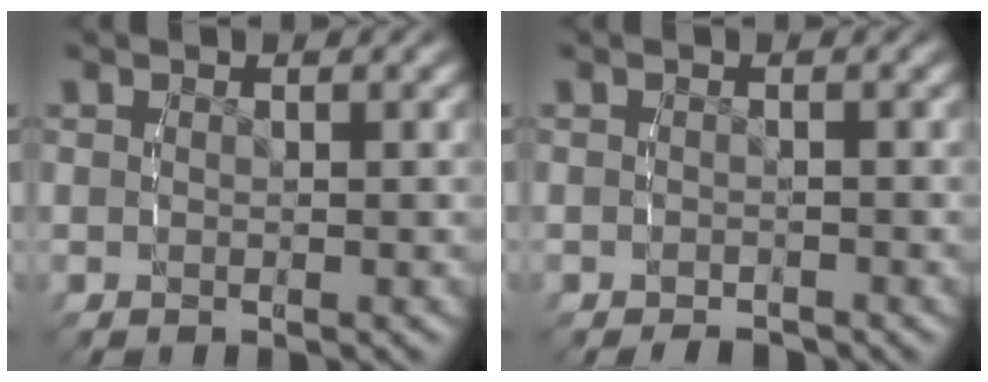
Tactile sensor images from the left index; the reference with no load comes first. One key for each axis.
{"total": 1.7, "fx": -1.6, "fy": 0.5, "fz": 0.2, "tx": -0.011, "ty": -0.008, "tz": -0.024}